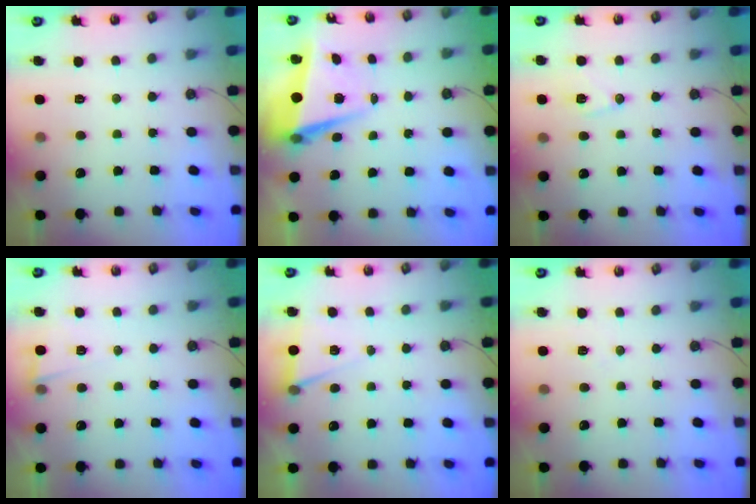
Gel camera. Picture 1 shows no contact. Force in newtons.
{"total": 6.4, "press": 6.1, "slide": 1.8}
{"total": 7.8, "press": 7.4, "slide": 2.5}
{"total": 2.9, "press": 2.7, "slide": 1.1}
{"total": 6.1, "press": 4.1, "slide": 4.5}
{"total": 5.0, "press": 3.5, "slide": 3.5}